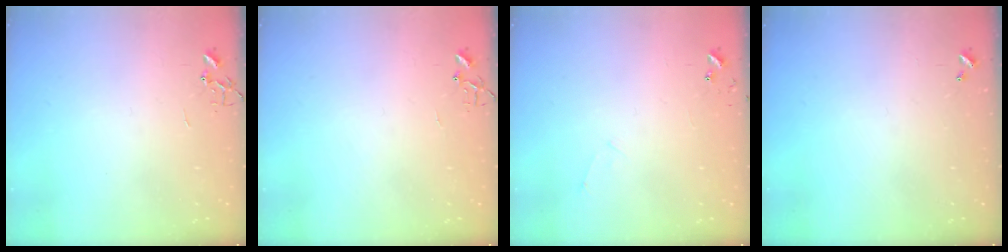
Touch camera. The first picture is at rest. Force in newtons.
{"total": 4.9, "press": 4.8, "slide": 0.6}
{"total": 4.8, "press": 4.8, "slide": 0.5}
{"total": 0.0}